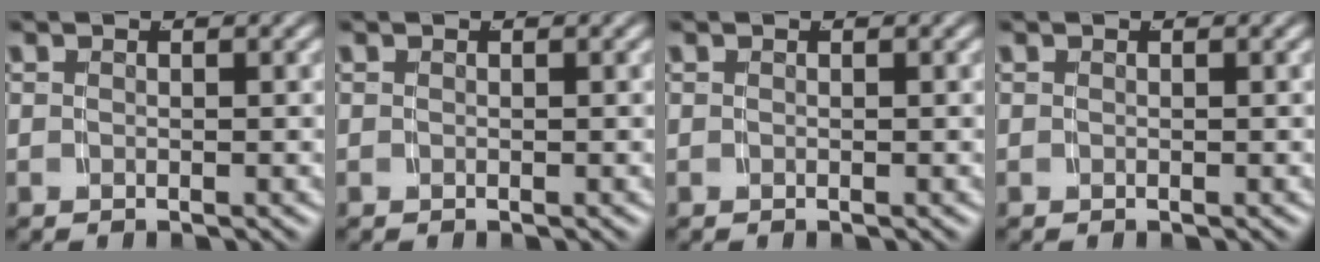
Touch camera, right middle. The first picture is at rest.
{"total": 0.0}
{"total": 0.0}
{"total": 0.0}